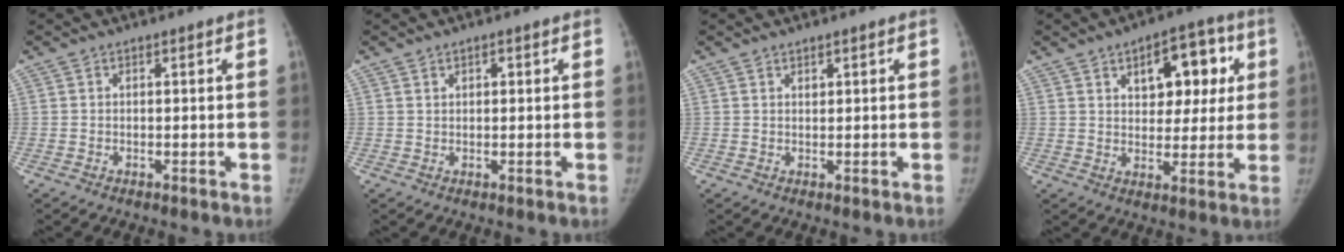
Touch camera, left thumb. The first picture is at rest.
{"total": 1.2, "force": [0.6, 0.7, 0.7], "torque": [-0.006, -0.001, 0.009]}
{"total": 0.8, "force": [0.7, 0.3, 0.4], "torque": [-0.001, -0.004, 0.012]}
{"total": 7.8, "force": [2.4, 4.1, 6.2], "torque": [-0.046, 0.006, 0.027]}